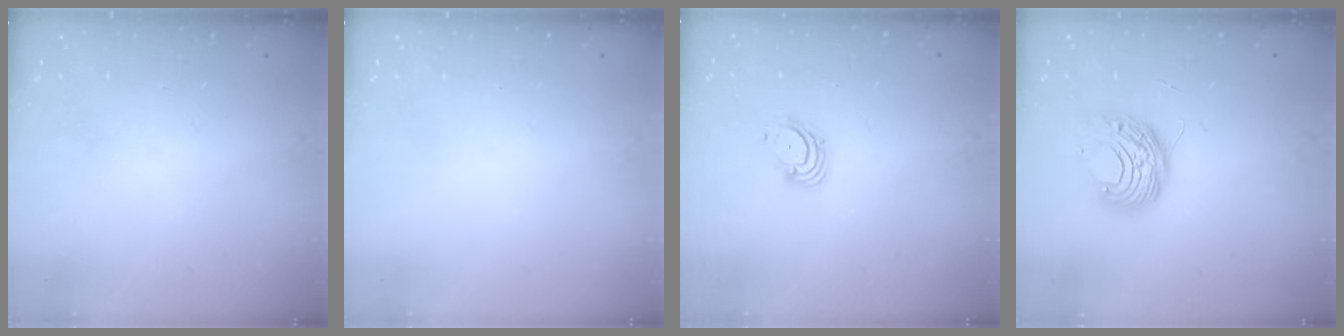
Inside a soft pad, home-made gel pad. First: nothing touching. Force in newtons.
{"total": 0.0}
{"total": 3.6, "press": 3.6, "slide": 0.3}
{"total": 9.0, "press": 8.9, "slide": 0.5}